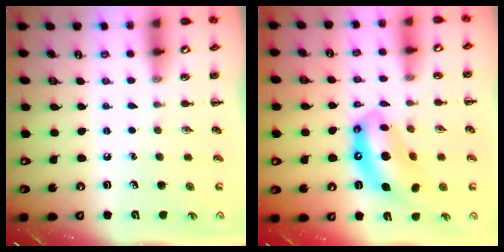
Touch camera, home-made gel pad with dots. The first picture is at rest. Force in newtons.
{"total": 12.4, "press": 11.9, "slide": 3.5}